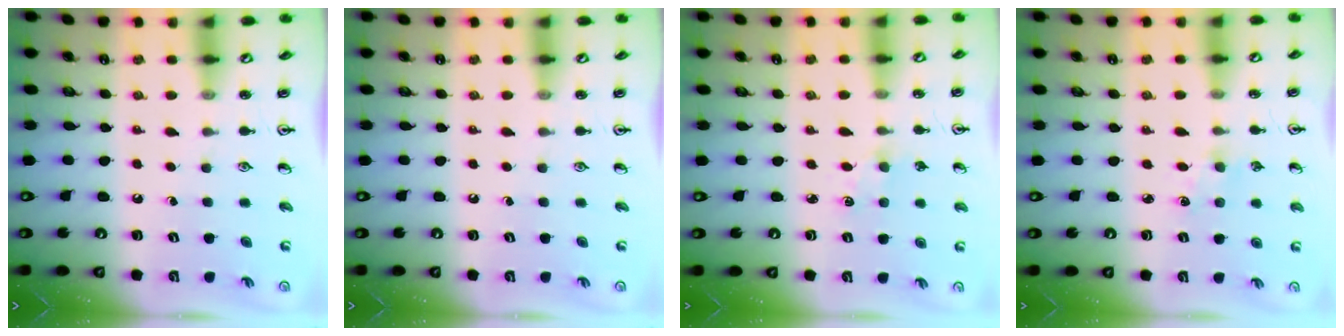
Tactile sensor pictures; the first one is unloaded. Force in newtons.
{"total": 0.0}
{"total": 1.7, "press": 1.7, "slide": 0.3}
{"total": 1.5, "press": 1.5, "slide": 0.3}